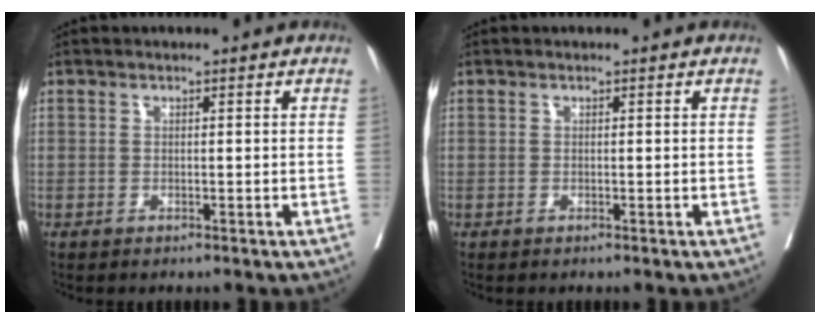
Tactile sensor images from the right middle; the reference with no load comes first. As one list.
[{"total": 0.0}]